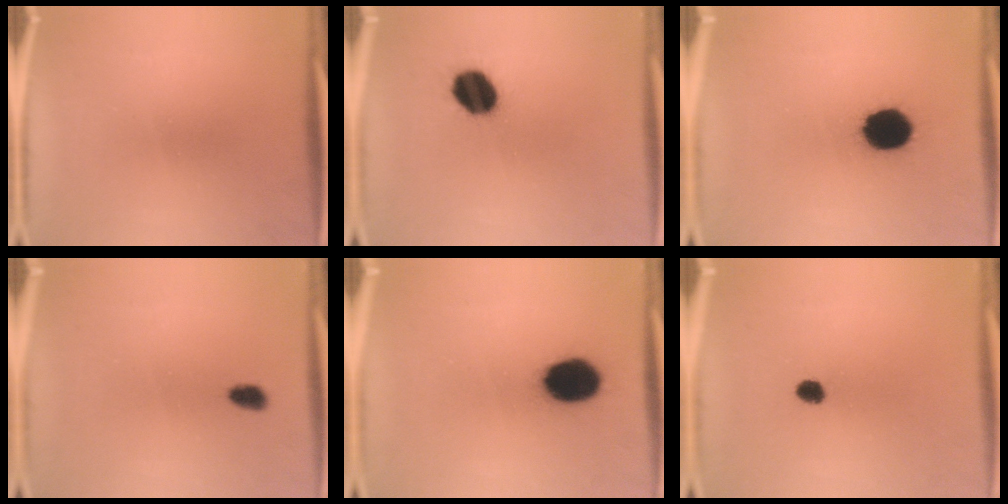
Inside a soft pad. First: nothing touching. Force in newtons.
{"total": 9.8}
{"total": 13.0}
{"total": 2.2}
{"total": 12.7}
{"total": 2.3}